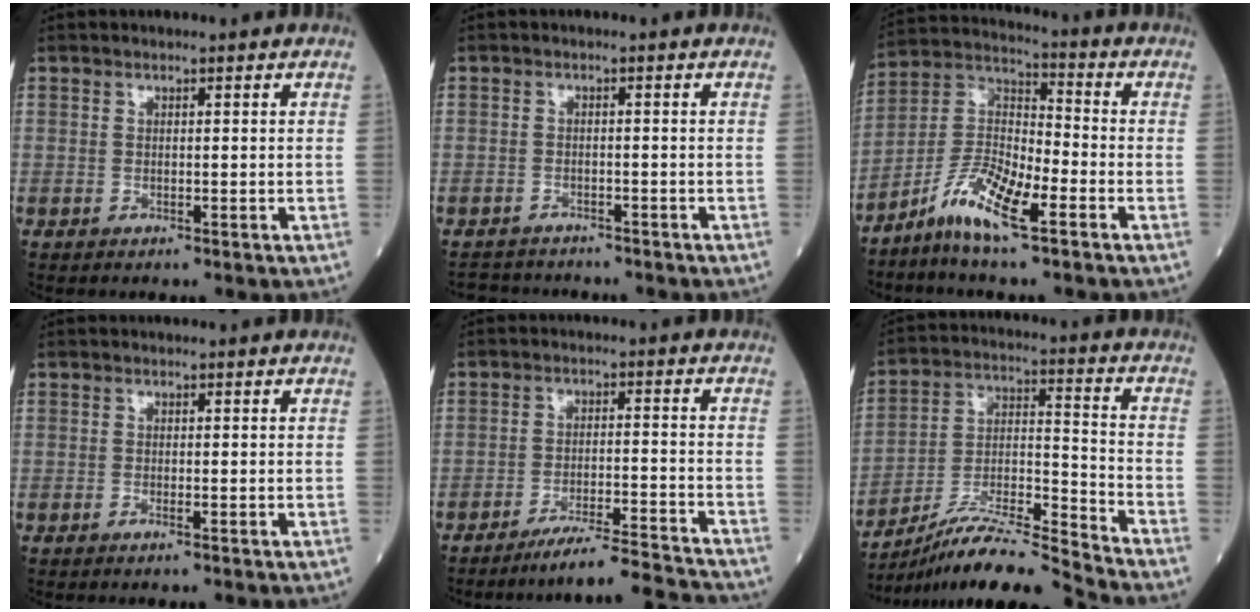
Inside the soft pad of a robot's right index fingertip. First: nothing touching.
{"total": 4.8, "force": [-4.5, 1.7, 0.1], "torque": [0.000, -0.002, -0.071]}
{"total": 9.8, "force": [-5.9, 1.9, 7.6], "torque": [-0.156, 0.003, -0.121]}
{"total": 0.7, "force": [-0.4, -0.1, 0.6], "torque": [-0.011, 0.000, -0.007]}
{"total": 10.5, "force": [-10.0, -1.4, 2.6], "torque": [-0.024, 0.003, -0.164]}
{"total": 14.7, "force": [-13.4, -1.3, 5.7], "torque": [-0.102, 0.012, -0.244]}